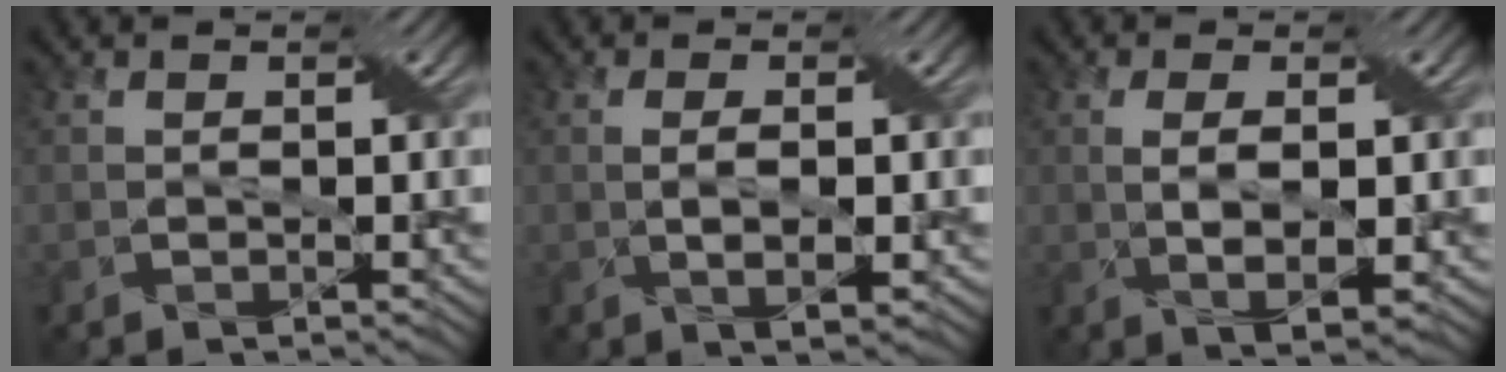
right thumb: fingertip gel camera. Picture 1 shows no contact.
{"total": 2.8, "force": [-0.2, 0.8, 2.7], "torque": [-0.055, -0.001, 0.002]}
{"total": 4.4, "force": [-0.1, 1.5, 4.2], "torque": [-0.089, -0.001, 0.003]}